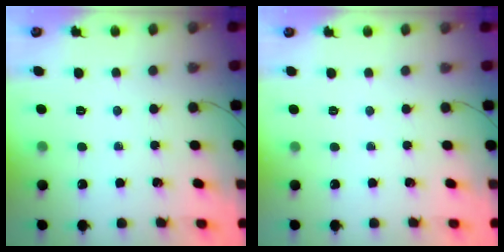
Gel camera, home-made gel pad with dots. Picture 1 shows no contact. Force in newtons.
{"total": 2.5, "press": 2.4, "slide": 0.5}